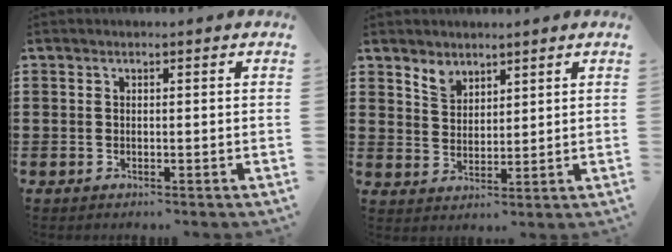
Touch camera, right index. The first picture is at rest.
{"total": 3.7, "force": [2.8, 1.5, 1.8], "torque": [-0.043, 0.004, 0.052]}